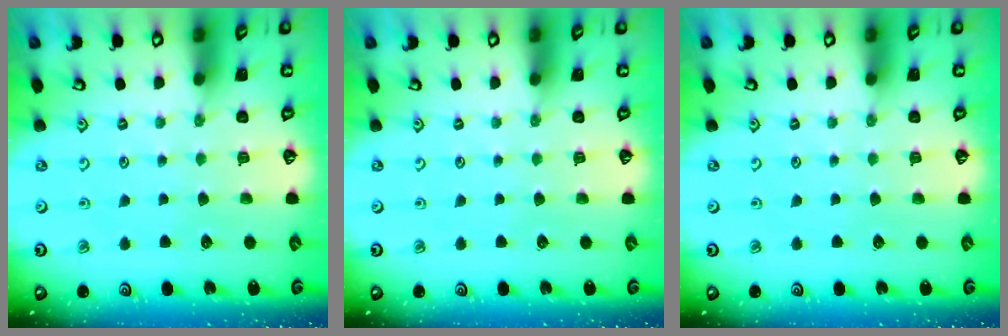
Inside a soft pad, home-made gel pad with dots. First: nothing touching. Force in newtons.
{"total": 0.0}
{"total": 0.0}